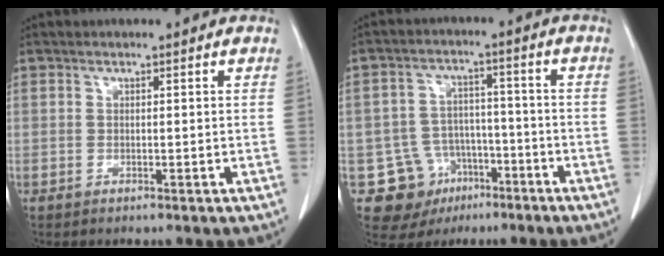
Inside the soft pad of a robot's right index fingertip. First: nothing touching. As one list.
[{"total": 10.7, "force": [-5.2, 9.2, 2.1], "torque": [-0.043, 0.032, -0.068]}]